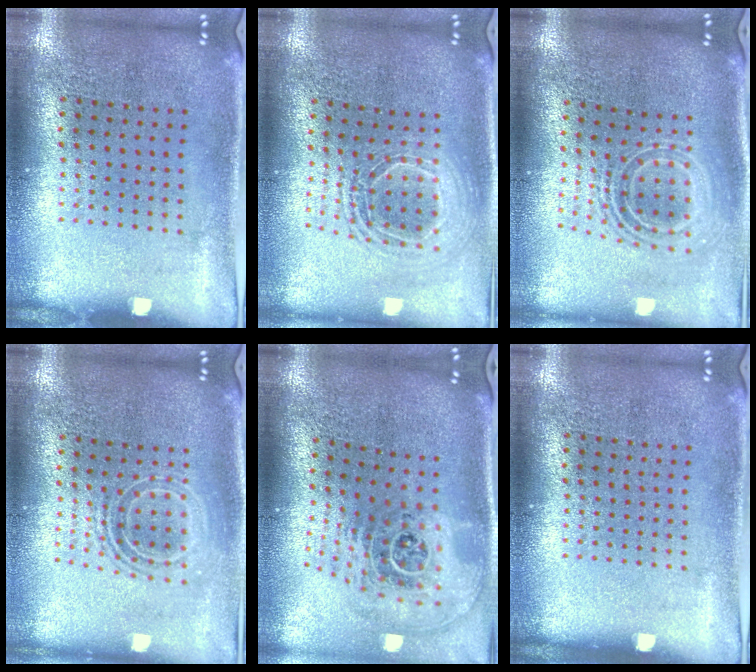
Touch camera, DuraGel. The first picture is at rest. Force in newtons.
{"total": 1.9, "press": 1.5, "slide": 1.1}
{"total": 2.2, "press": 1.6, "slide": 1.5}
{"total": 1.7, "press": 1.3, "slide": 1.1}
{"total": 2.8, "press": 1.8, "slide": 2.1}
{"total": 0.0}